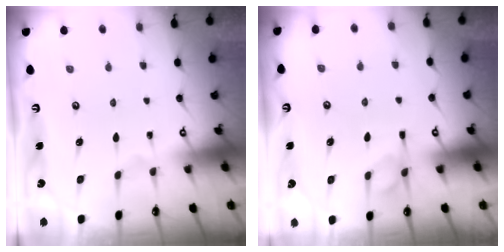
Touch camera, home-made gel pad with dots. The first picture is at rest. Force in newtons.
{"total": 1.3, "press": 0.7, "slide": 1.2}